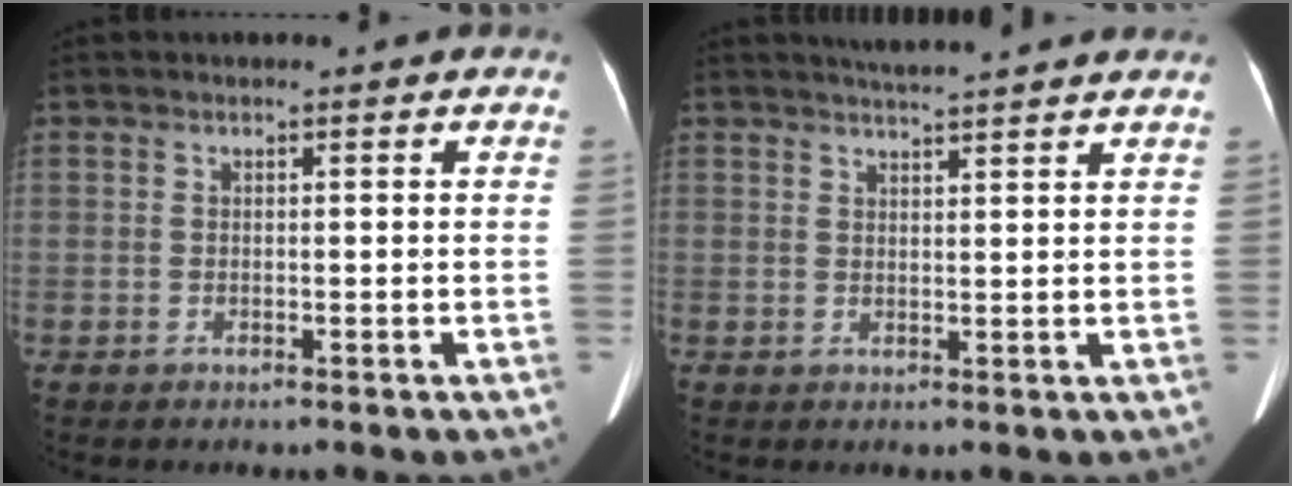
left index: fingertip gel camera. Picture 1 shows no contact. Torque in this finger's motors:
{"motor_torque": [0.12, -0.34, 0.01, 0.04]}